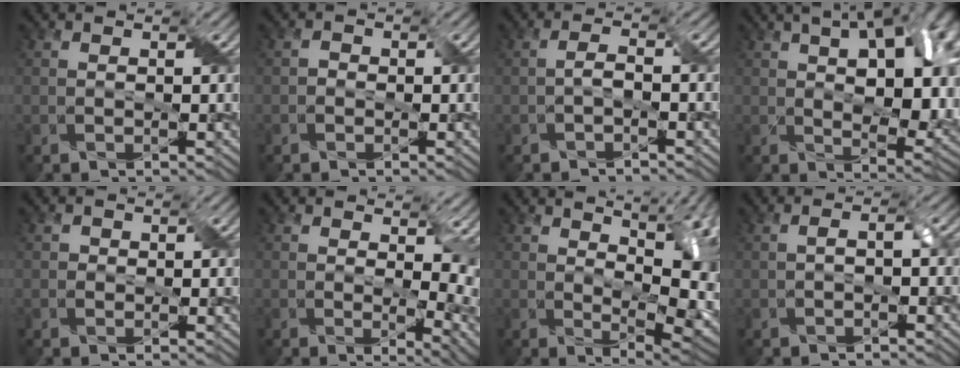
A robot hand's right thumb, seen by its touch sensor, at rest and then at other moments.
{"total": 0.9, "force": [-0.4, 0.7, 0.3], "torque": [-0.006, 0.001, -0.011]}
{"total": 1.5, "force": [-0.8, 0.4, 1.2], "torque": [-0.027, 0.005, -0.018]}
{"total": 18.4, "force": [5.0, 10.0, 14.6], "torque": [-0.195, 0.029, 0.083]}
{"total": 0.8, "force": [0.0, 0.8, 0.0], "torque": [0.004, -0.001, -0.002]}
{"total": 7.8, "force": [1.2, 4.2, 6.5], "torque": [-0.090, -0.017, 0.031]}
{"total": 12.2, "force": [3.1, 5.8, 10.2], "torque": [-0.124, -0.002, 0.064]}
{"total": 1.3, "force": [-0.3, 0.3, 1.2], "torque": [-0.027, 0.005, -0.007]}